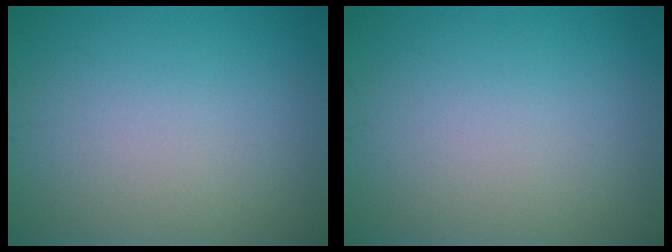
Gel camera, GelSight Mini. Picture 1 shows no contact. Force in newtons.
{"total": 0.0}